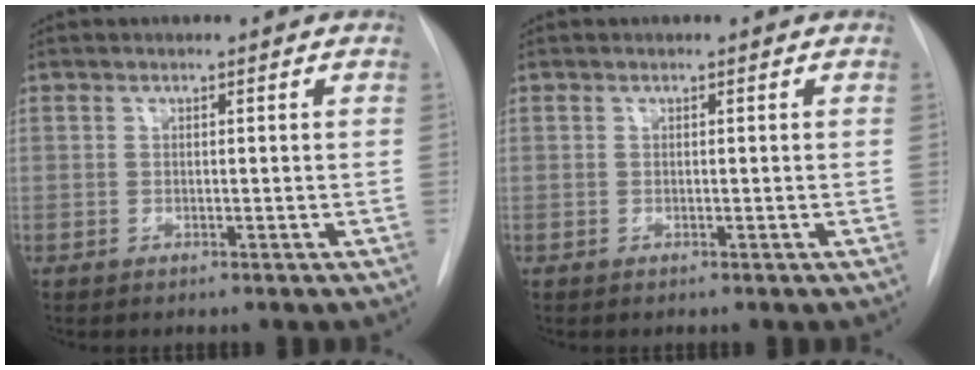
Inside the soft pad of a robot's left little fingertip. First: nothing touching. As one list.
[{"total": 0.0}]